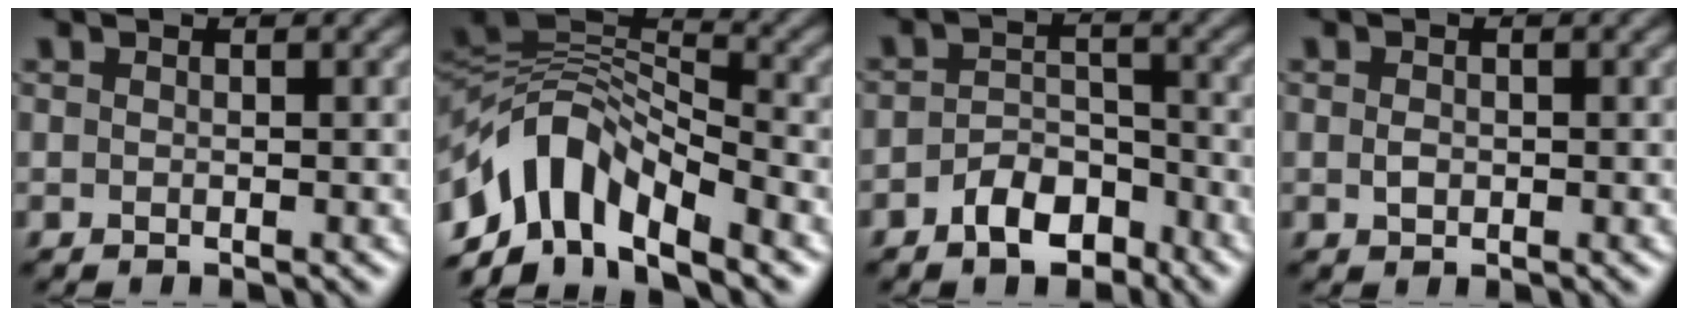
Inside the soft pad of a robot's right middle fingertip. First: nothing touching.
{"total": 8.9, "force": [-5.2, 4.2, 5.9], "torque": [-0.092, 0.013, -0.108]}
{"total": 4.0, "force": [-2.5, 2.3, 2.1], "torque": [-0.033, 0.006, -0.046]}
{"total": 0.9, "force": [0.0, 0.7, 0.6], "torque": [-0.014, -0.002, -0.003]}